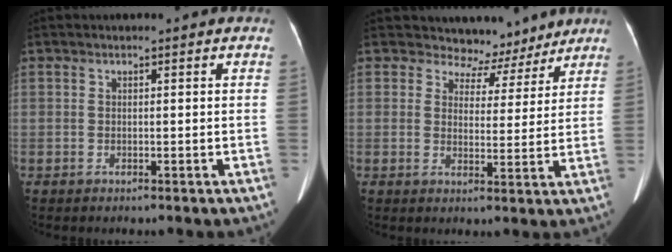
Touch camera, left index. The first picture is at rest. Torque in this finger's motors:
{"motor_torque": [0.28, -0.34, 0.03, -0.04]}